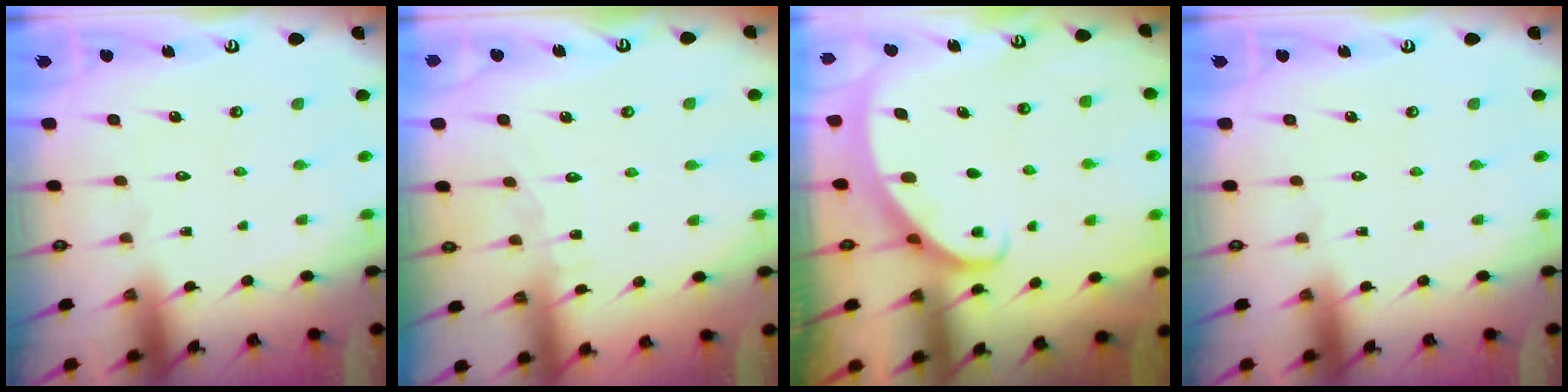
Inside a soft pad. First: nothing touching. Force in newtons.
{"total": 5.4, "press": 5.4, "slide": 0.6}
{"total": 2.3, "press": 2.3, "slide": 0.2}
{"total": 0.0}